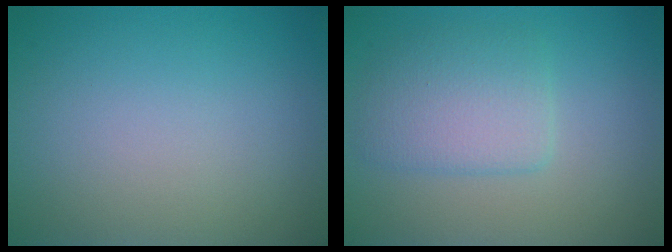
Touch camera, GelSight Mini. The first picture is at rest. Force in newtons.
{"total": 3.5, "press": 3.5, "slide": 0.1}